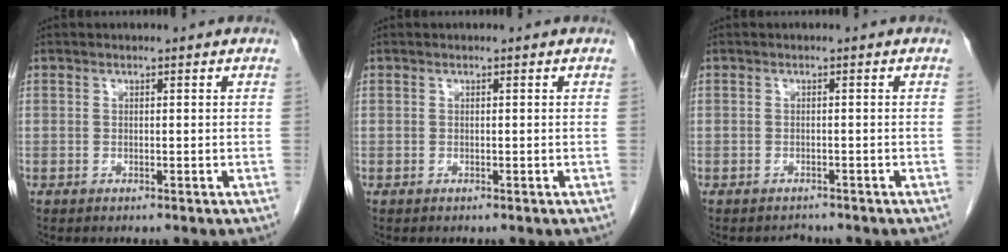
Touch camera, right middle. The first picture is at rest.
{"total": 0.0}
{"total": 1.1, "force": [-1.1, 0.3, -0.2], "torque": [-0.005, -0.006, -0.015]}